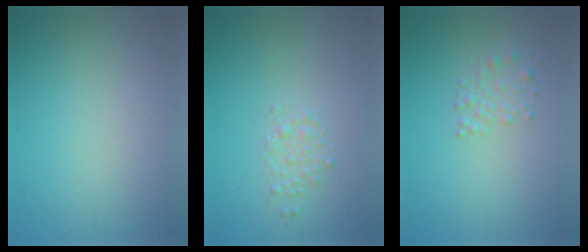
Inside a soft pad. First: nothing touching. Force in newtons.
{"total": 1.3, "press": 1.3, "slide": 0.0}
{"total": 1.7, "press": 1.7, "slide": 0.0}